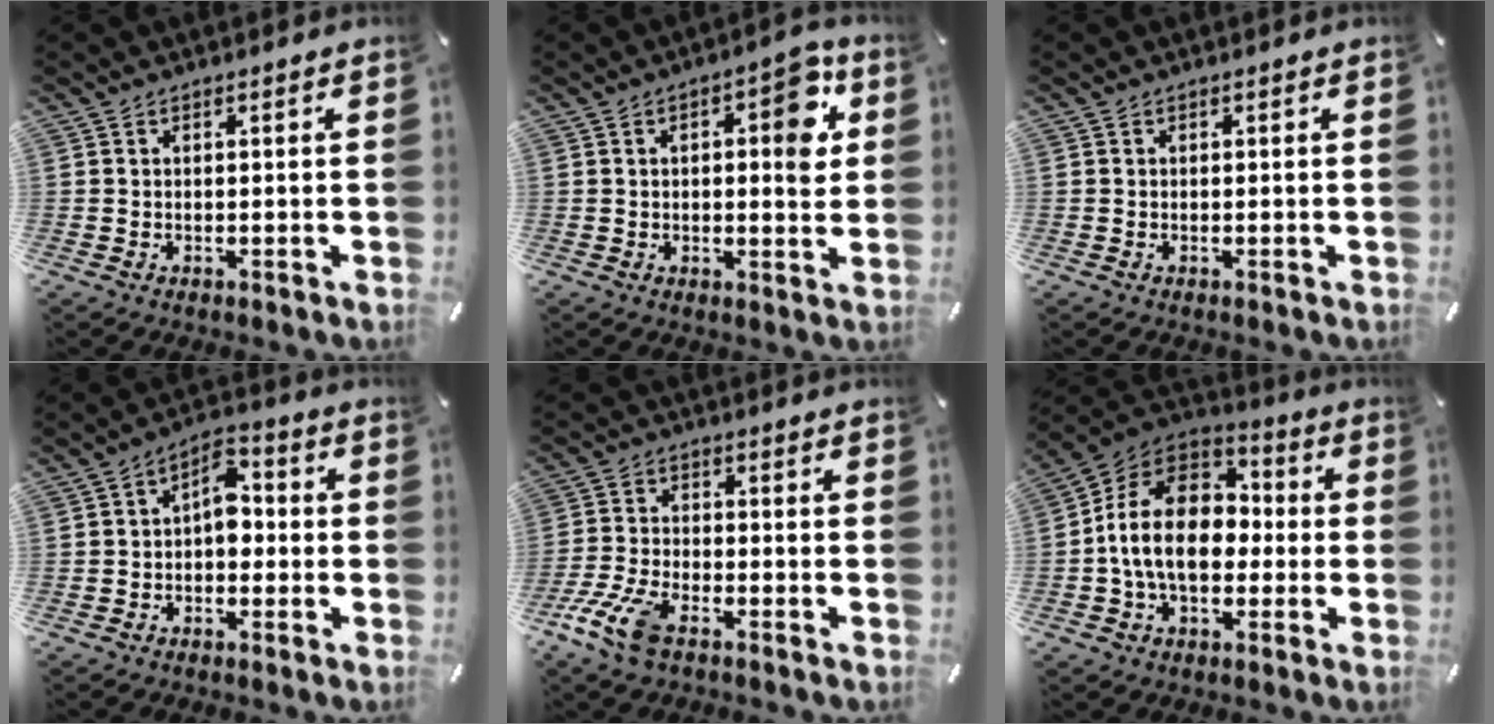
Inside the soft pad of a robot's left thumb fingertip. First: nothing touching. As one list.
[{"total": 9.7, "force": [2.4, 4.4, 8.3], "torque": [-0.093, -0.011, 0.031]}, {"total": 0.0}, {"total": 6.9, "force": [-0.8, 4.6, 5.0], "torque": [-0.069, 0.011, -0.019]}, {"total": 9.7, "force": [-6.1, 4.3, 6.3], "torque": [-0.148, 0.015, -0.117]}, {"total": 15.8, "force": [-2.6, 11.6, 10.4], "torque": [-0.224, 0.022, -0.051]}]